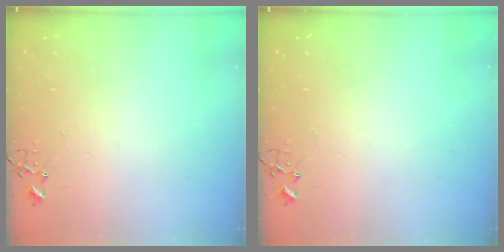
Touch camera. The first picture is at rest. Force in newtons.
{"total": 0.0}